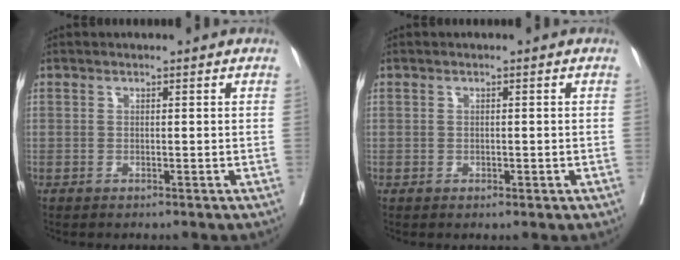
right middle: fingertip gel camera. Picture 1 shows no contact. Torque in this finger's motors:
{"motor_torque": [-0.42, 0.12, 0.01, 0.01]}